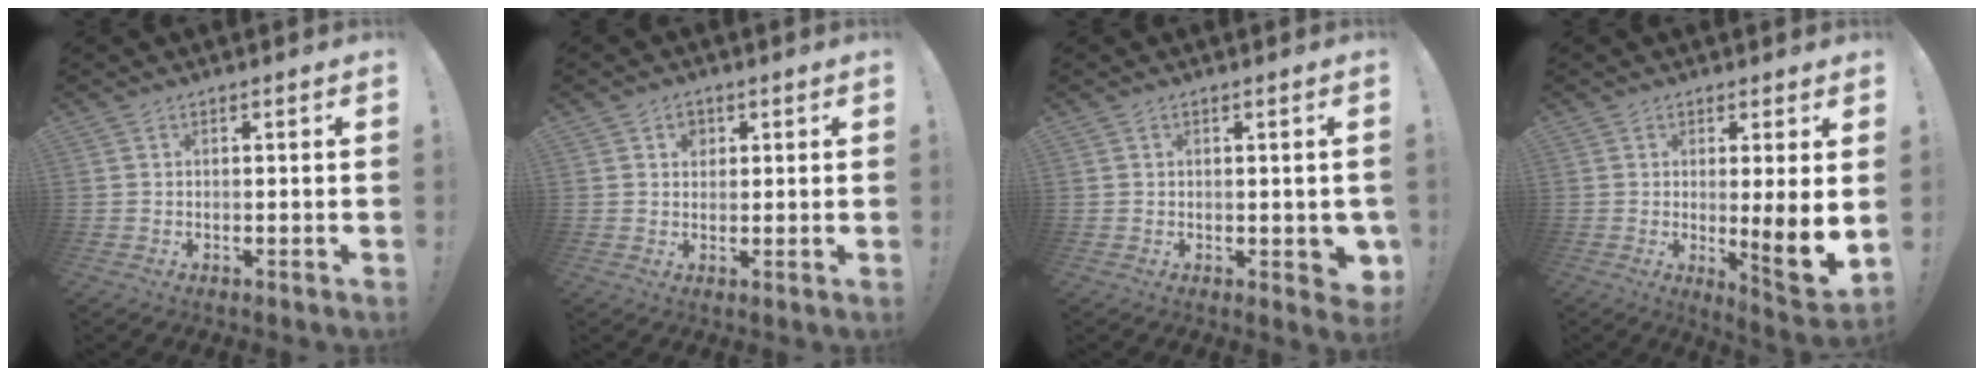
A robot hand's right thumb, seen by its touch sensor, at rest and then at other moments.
{"total": 3.1, "force": [1.3, 2.5, 1.3], "torque": [-0.006, -0.004, 0.019]}
{"total": 2.8, "force": [-0.1, 1.8, 2.2], "torque": [-0.017, 0.002, 0.003]}
{"total": 9.5, "force": [-0.1, 0.1, 9.5], "torque": [-0.120, -0.024, -0.004]}